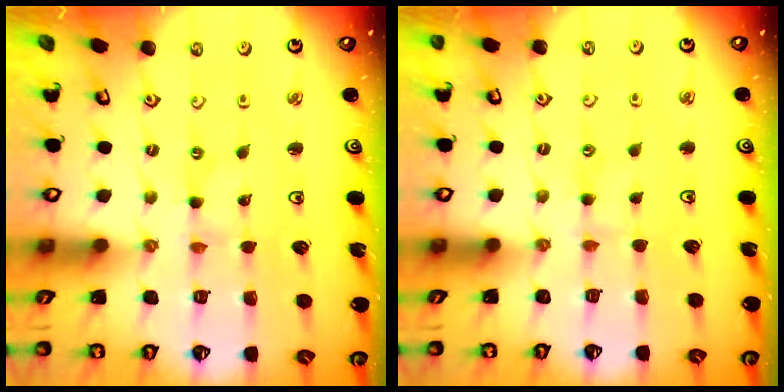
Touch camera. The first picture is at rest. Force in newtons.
{"total": 1.9, "press": 1.9, "slide": 0.3}